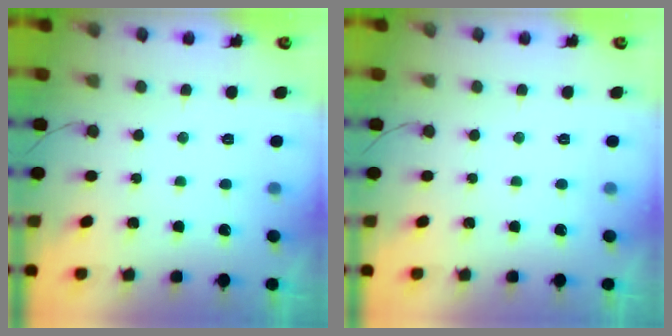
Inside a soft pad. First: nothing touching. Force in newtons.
{"total": 0.0}